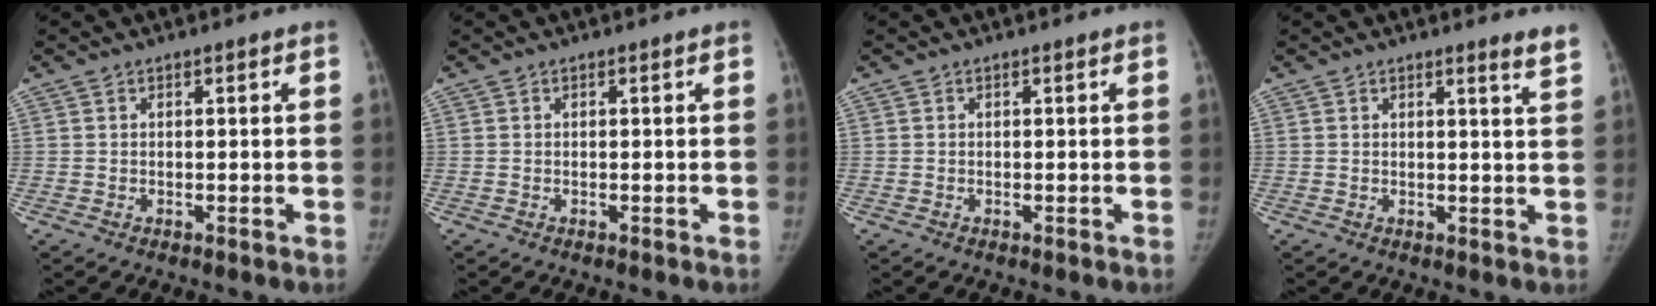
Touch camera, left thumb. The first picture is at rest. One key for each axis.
{"total": 0.0}
{"total": 0.0}
{"total": 3.1, "fx": 2.7, "fy": -0.2, "fz": 1.6, "tx": -0.020, "ty": -0.023, "tz": 0.025}